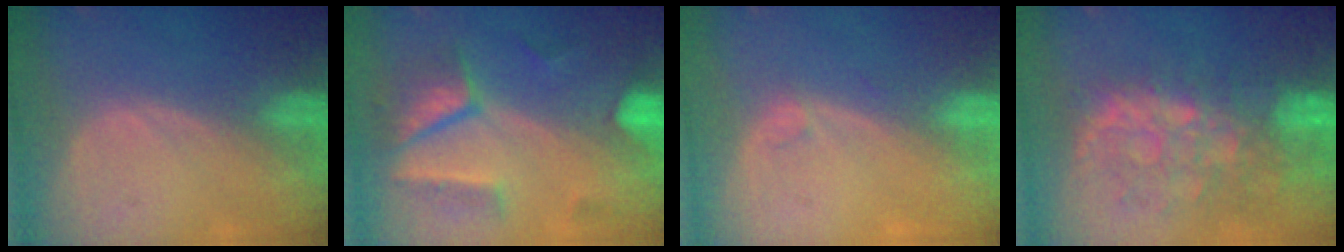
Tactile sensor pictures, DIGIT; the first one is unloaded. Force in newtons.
{"total": 7.9, "press": 7.6, "slide": 2.0}
{"total": 1.0, "press": 0.9, "slide": 0.3}
{"total": 10.6, "press": 9.5, "slide": 4.9}